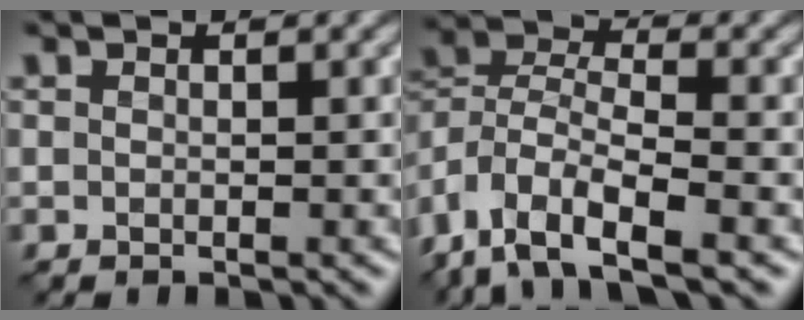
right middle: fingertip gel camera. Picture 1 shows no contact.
{"total": 9.8, "force": [-6.0, 4.0, 6.5], "torque": [-0.122, -0.002, -0.125]}